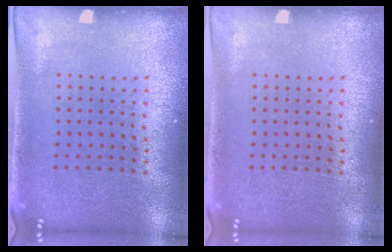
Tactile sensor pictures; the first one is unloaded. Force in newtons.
{"total": 0.0}